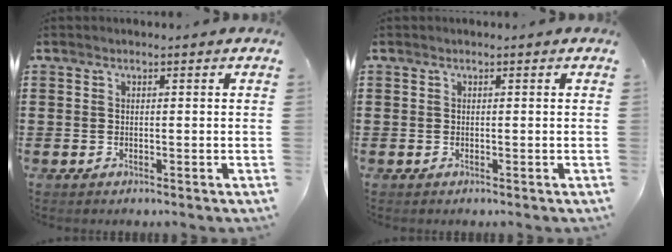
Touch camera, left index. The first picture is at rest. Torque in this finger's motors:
{"motor_torque": [0.01, 0.01, 0.00, -0.01]}